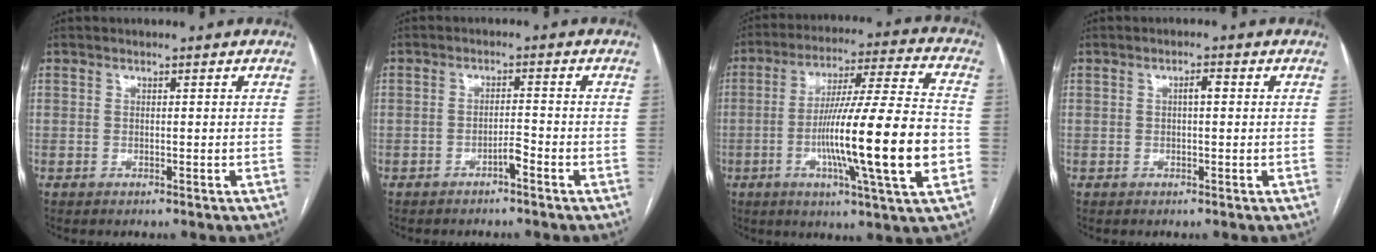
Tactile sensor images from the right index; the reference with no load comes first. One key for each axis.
{"total": 2.1, "fx": -1.5, "fy": 0.2, "fz": 1.5, "tx": -0.022, "ty": 0.002, "tz": -0.025}
{"total": 20.3, "fx": -4.3, "fy": 0.0, "fz": 19.8, "tx": -0.315, "ty": -0.005, "tz": -0.074}
{"total": 1.5, "fx": 0.2, "fy": 0.4, "fz": 1.5, "tx": -0.023, "ty": 0.005, "tz": 0.003}